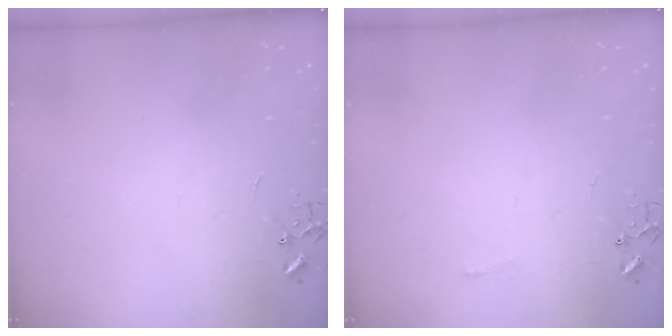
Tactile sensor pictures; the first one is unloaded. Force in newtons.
{"total": 4.8, "press": 4.8, "slide": 0.6}